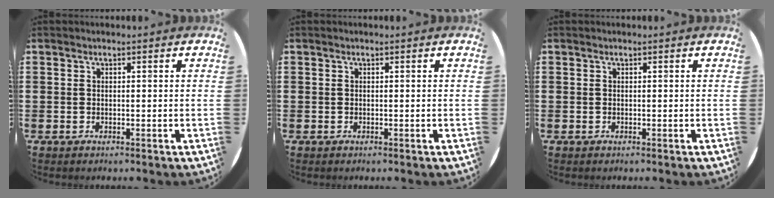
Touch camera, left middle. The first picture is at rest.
{"total": 0.0}
{"total": 0.0}